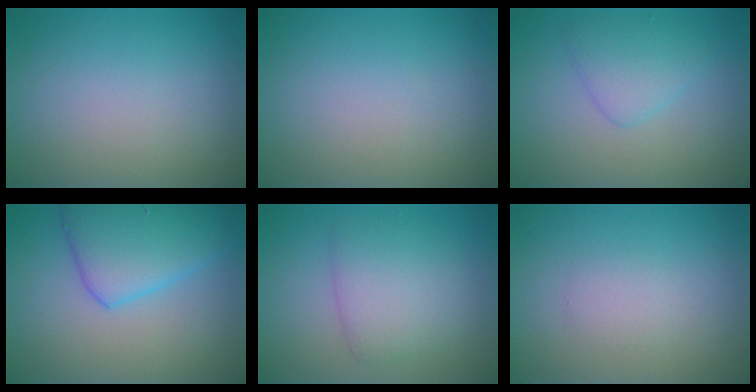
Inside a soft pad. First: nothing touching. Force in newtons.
{"total": 0.0}
{"total": 2.5, "press": 2.5, "slide": 0.1}
{"total": 5.4, "press": 5.4, "slide": 0.3}
{"total": 3.9, "press": 3.8, "slide": 0.2}
{"total": 1.2, "press": 1.2, "slide": 0.0}